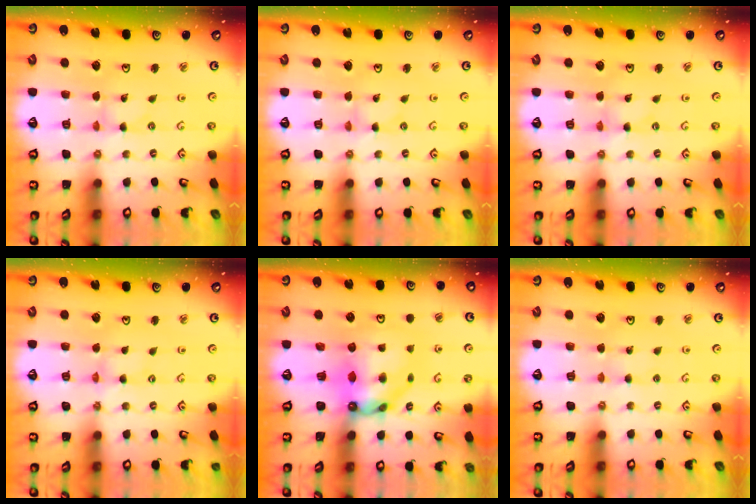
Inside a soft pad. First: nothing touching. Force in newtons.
{"total": 0.0}
{"total": 0.0}
{"total": 1.4, "press": 1.4, "slide": 0.2}
{"total": 10.8, "press": 10.7, "slide": 1.1}
{"total": 2.3, "press": 2.3, "slide": 0.3}